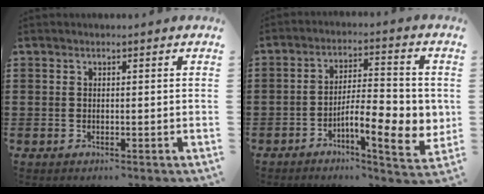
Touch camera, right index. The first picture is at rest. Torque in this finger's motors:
{"motor_torque": [1.36, -0.78, 0.77, 0.18]}